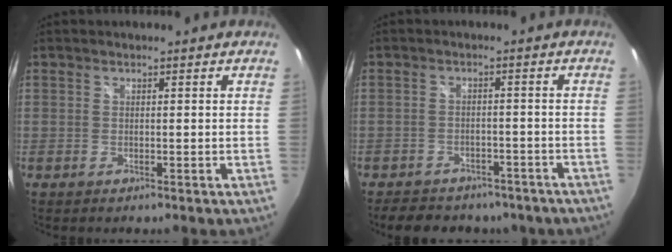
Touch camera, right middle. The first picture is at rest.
{"total": 13.8, "force": [-10.8, 6.6, 5.5], "torque": [-0.118, 0.004, -0.136]}